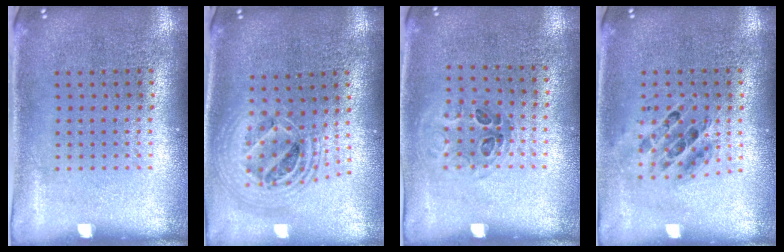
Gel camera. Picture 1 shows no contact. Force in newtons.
{"total": 2.1, "press": 1.6, "slide": 1.4}
{"total": 0.9, "press": 0.6, "slide": 0.7}
{"total": 0.8, "press": 0.8, "slide": 0.1}